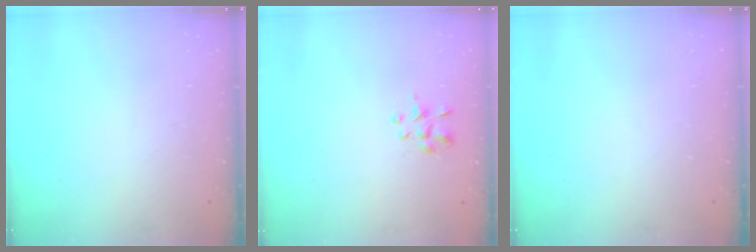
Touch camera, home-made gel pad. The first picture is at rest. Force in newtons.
{"total": 2.8, "press": 2.6, "slide": 1.1}
{"total": 0.0}